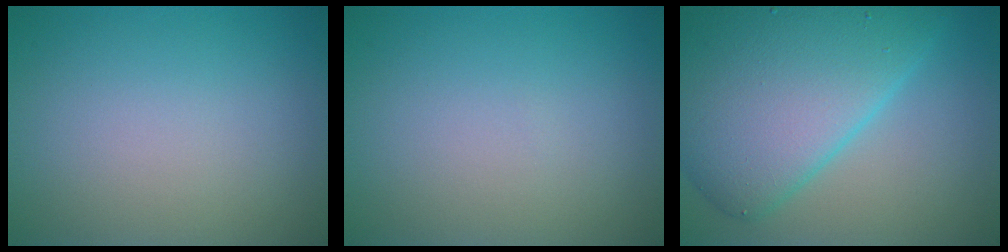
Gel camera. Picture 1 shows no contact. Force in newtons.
{"total": 0.0}
{"total": 11.4, "press": 11.3, "slide": 0.2}